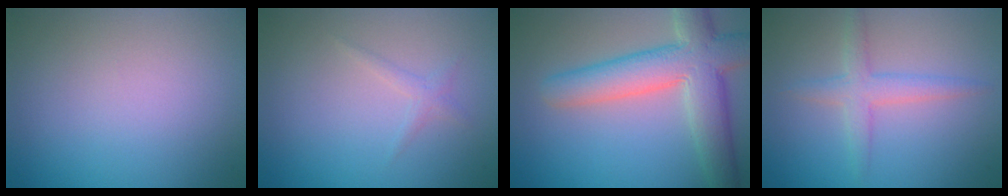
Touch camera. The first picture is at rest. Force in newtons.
{"total": 0.9, "press": 0.9, "slide": 0.1}
{"total": 7.6, "press": 7.6, "slide": 0.6}
{"total": 2.4, "press": 2.4, "slide": 0.1}